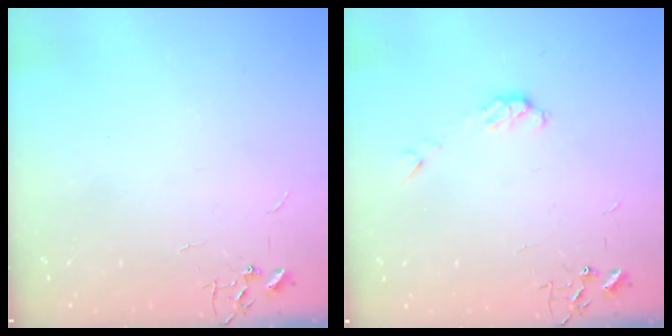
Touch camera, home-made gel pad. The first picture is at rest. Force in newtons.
{"total": 3.7, "press": 3.7, "slide": 0.6}